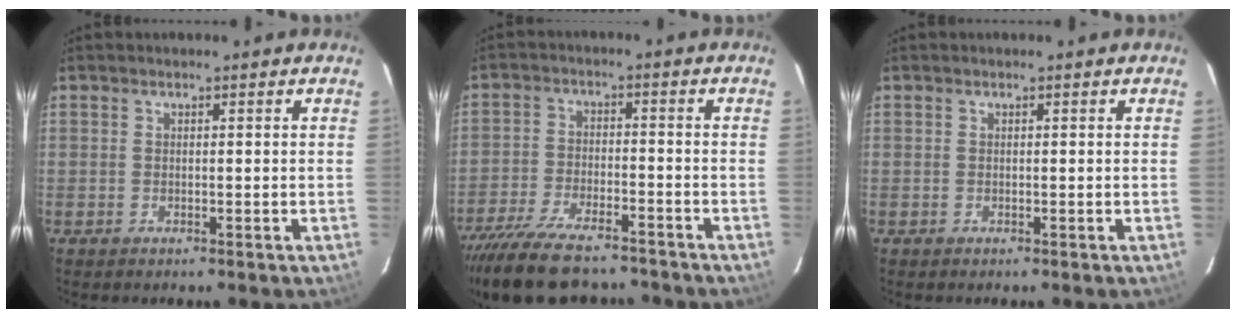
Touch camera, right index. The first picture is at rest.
{"total": 16.3, "force": [-13.5, 5.2, 7.5], "torque": [-0.163, -0.020, -0.221]}
{"total": 0.0}